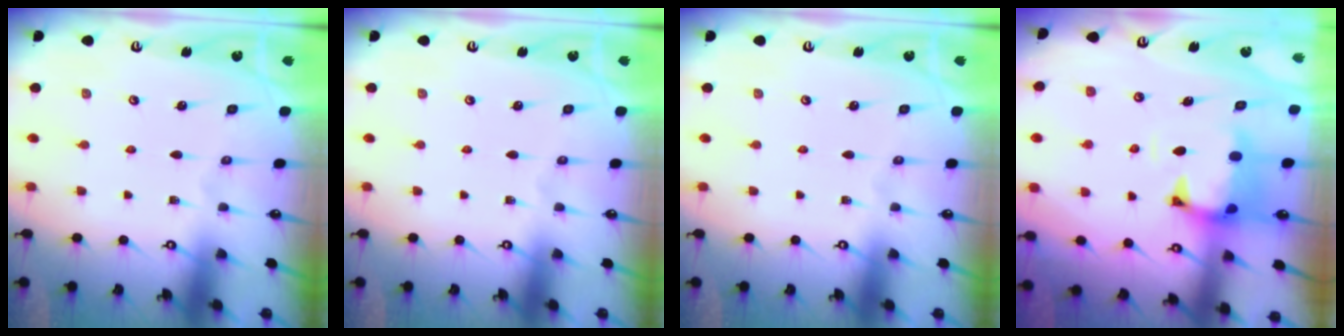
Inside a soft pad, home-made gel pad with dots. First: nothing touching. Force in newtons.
{"total": 0.0}
{"total": 0.0}
{"total": 1.1, "press": 0.3, "slide": 1.1}